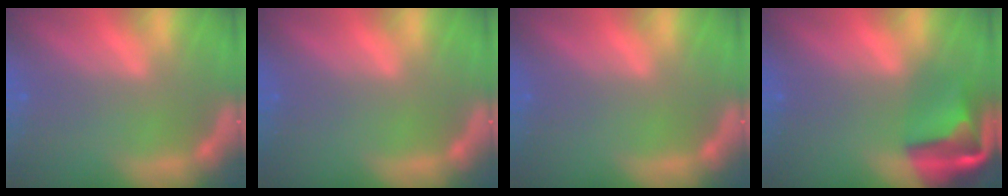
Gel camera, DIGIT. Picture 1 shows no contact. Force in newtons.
{"total": 0.0}
{"total": 0.0}
{"total": 7.9}